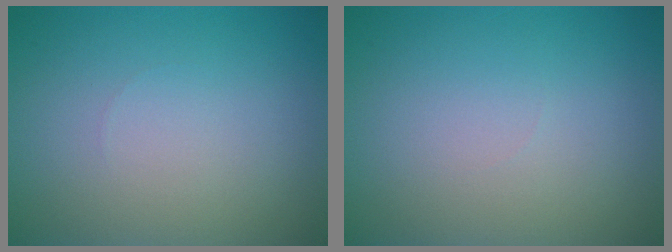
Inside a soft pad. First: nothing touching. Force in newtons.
{"total": 0.0}